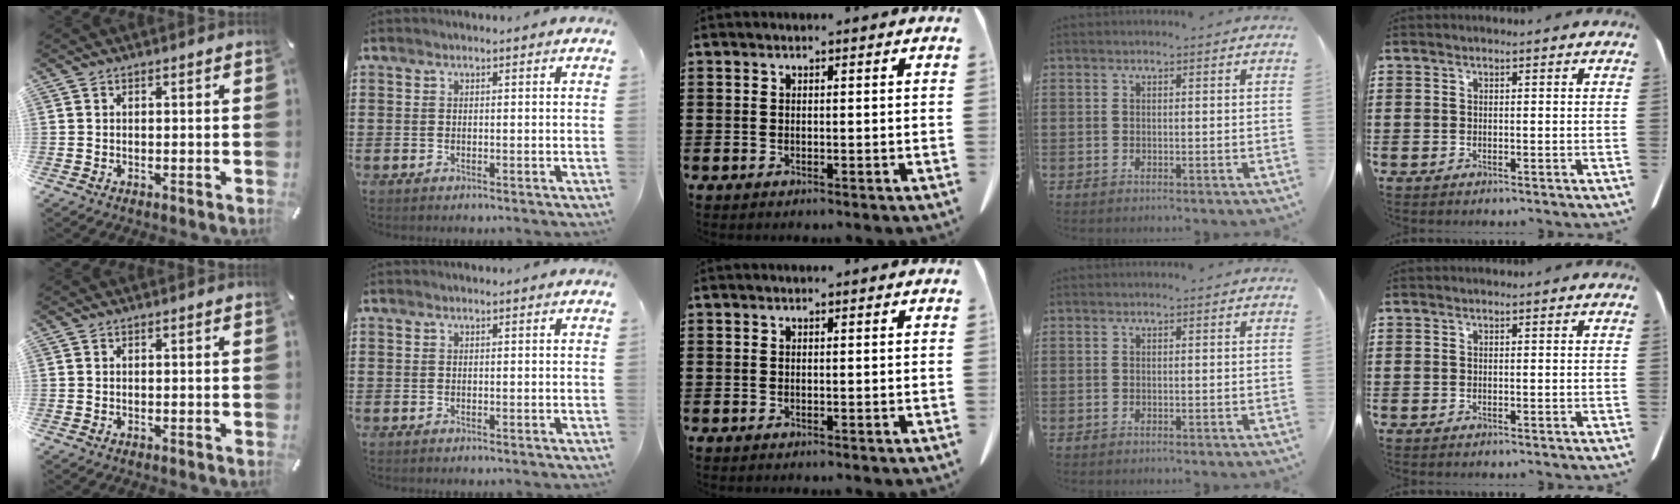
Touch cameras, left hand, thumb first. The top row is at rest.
{}